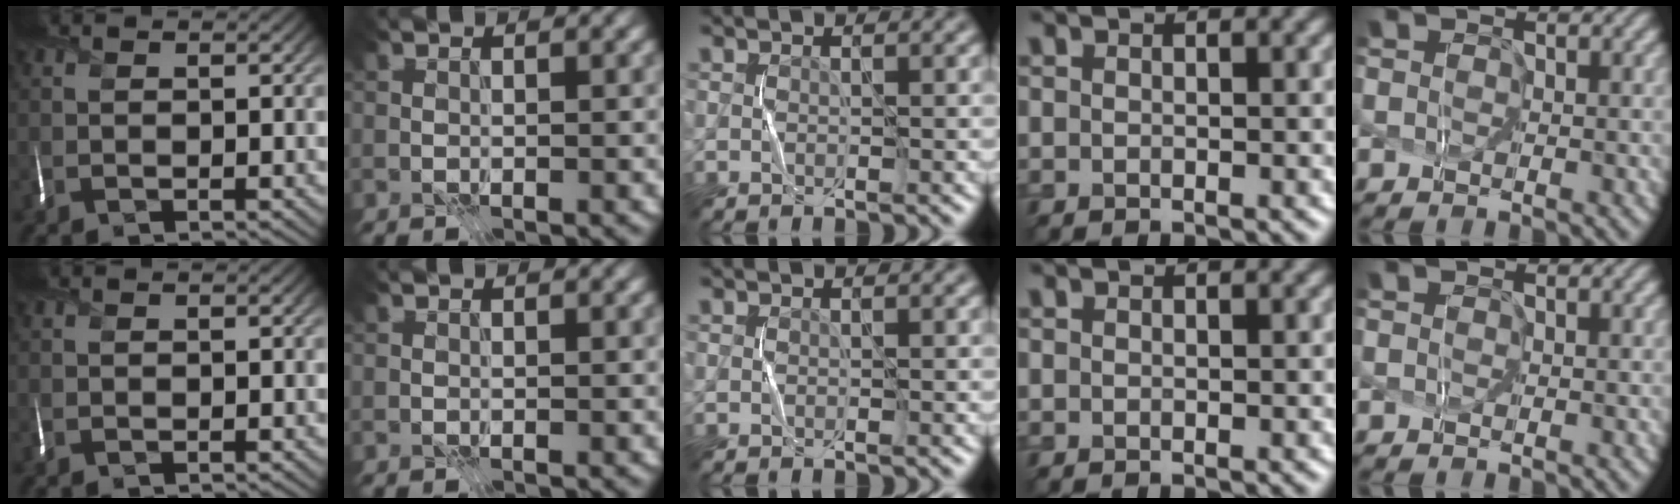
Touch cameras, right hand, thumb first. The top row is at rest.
{}